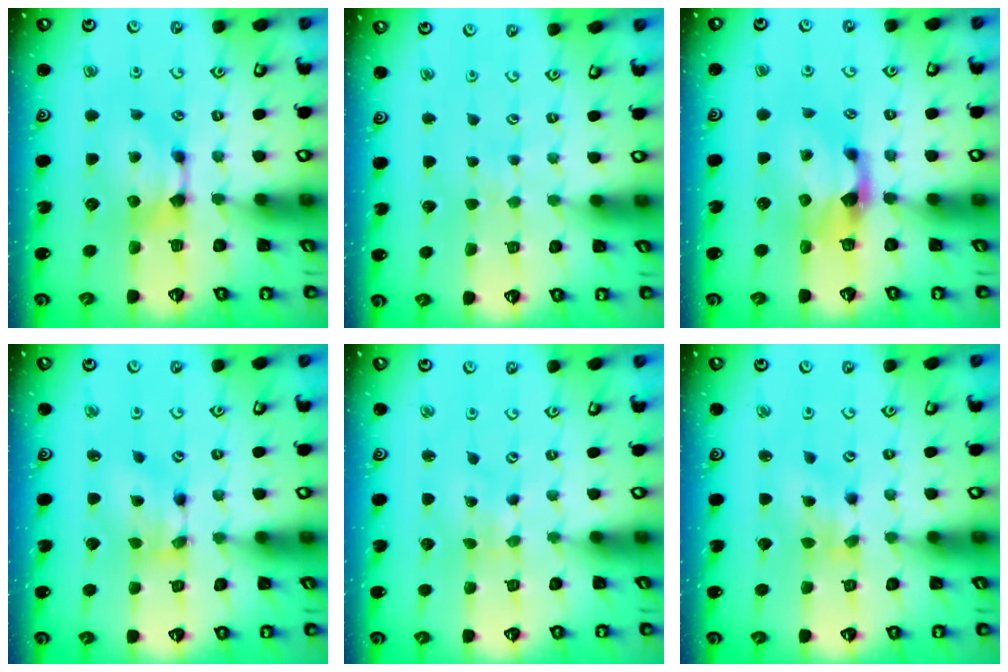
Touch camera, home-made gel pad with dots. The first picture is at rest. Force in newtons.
{"total": 5.1, "press": 5.1, "slide": 0.3}
{"total": 1.2, "press": 0.9, "slide": 0.9}
{"total": 2.1, "press": 1.4, "slide": 1.5}
{"total": 5.8, "press": 5.8, "slide": 0.5}
{"total": 1.5, "press": 1.0, "slide": 1.1}